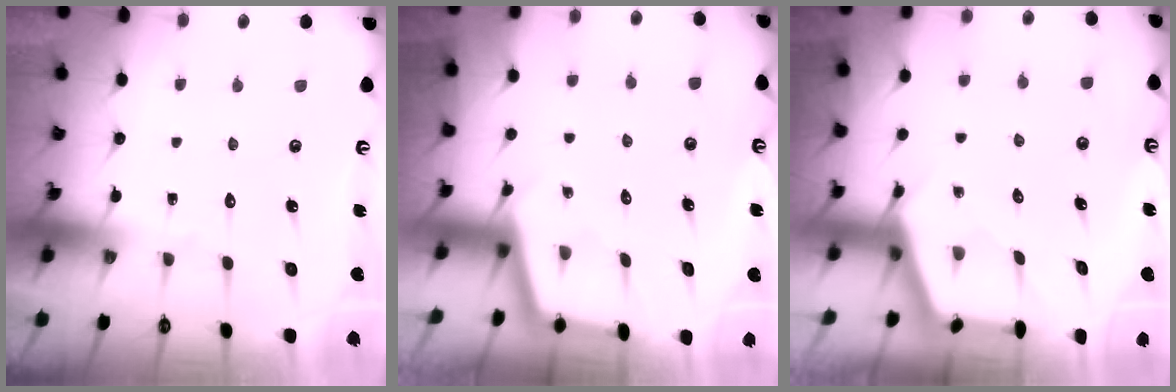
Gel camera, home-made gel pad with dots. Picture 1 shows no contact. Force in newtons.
{"total": 2.2, "press": 2.2, "slide": 0.2}
{"total": 2.6, "press": 2.6, "slide": 0.4}